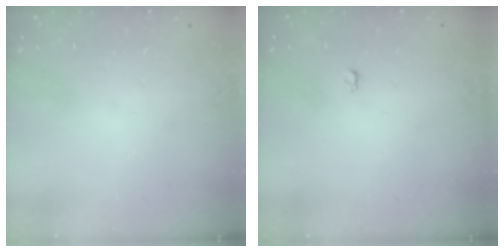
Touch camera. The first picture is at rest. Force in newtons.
{"total": 2.6, "press": 2.6, "slide": 0.4}